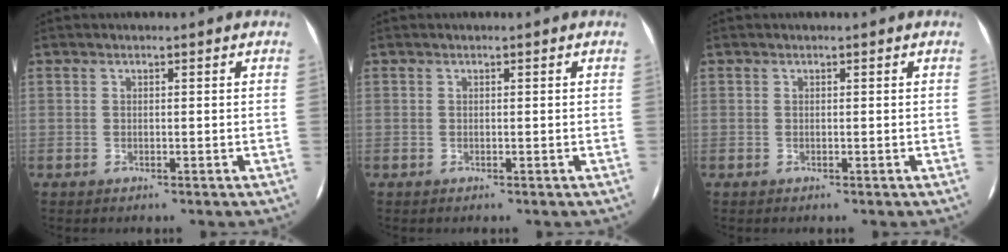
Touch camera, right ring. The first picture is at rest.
{"total": 0.0}
{"total": 0.0}